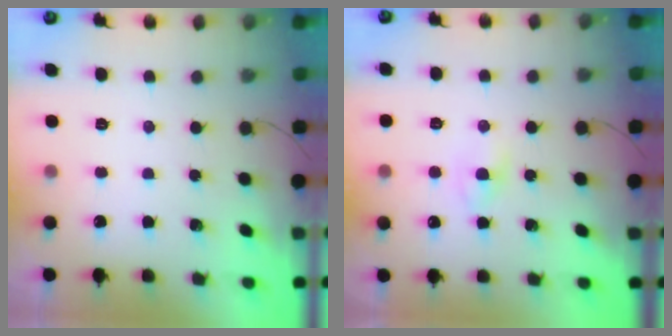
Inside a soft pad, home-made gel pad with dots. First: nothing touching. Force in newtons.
{"total": 2.3, "press": 2.1, "slide": 0.9}